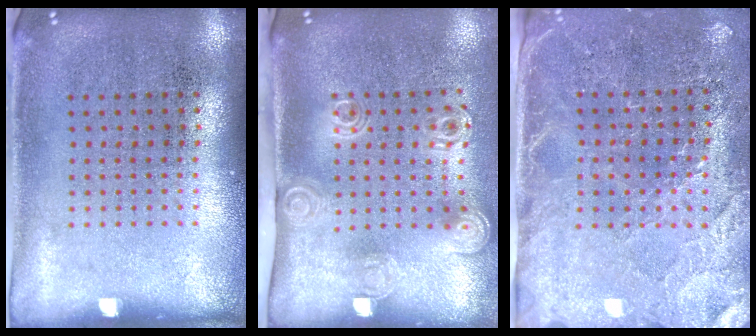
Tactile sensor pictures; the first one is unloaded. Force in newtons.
{"total": 2.1, "press": 1.4, "slide": 1.6}
{"total": 3.0, "press": 2.8, "slide": 1.1}